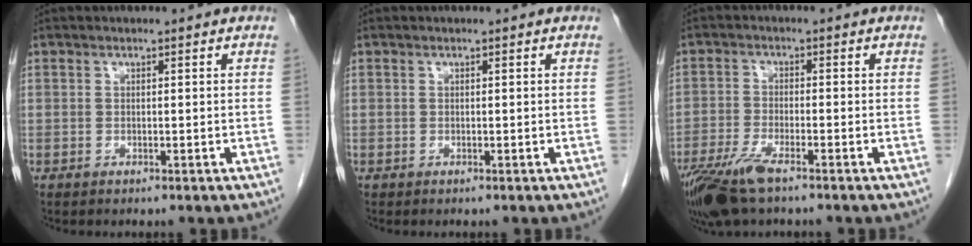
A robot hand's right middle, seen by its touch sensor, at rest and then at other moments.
{"total": 0.0}
{"total": 8.4, "force": [-5.8, 1.8, 5.7], "torque": [-0.116, -0.018, -0.106]}